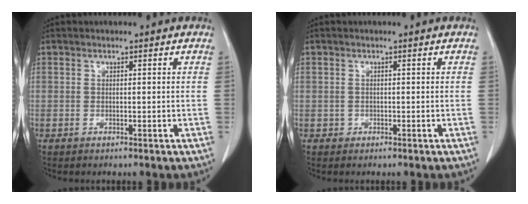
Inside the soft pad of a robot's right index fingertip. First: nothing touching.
{"total": 0.7, "force": [-0.1, 0.7, -0.1], "torque": [0.003, 0.005, -0.003]}